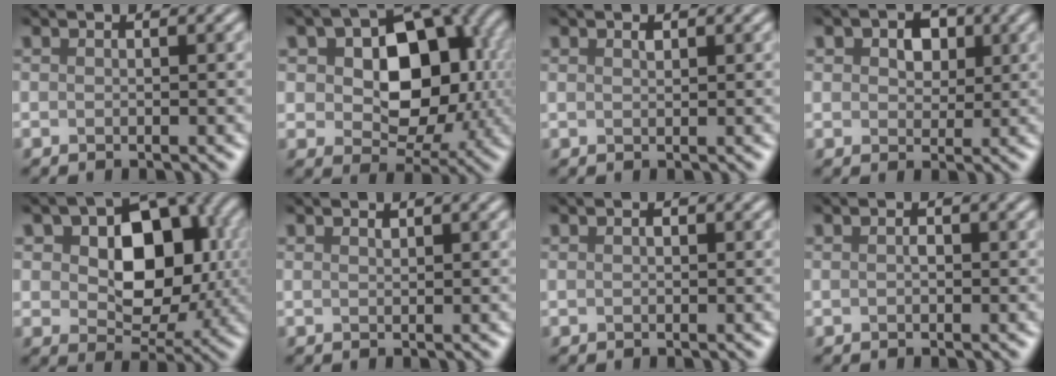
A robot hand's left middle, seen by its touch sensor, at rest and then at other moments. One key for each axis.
{"total": 10.2, "fx": 2.0, "fy": 6.7, "fz": 7.4, "tx": -0.123, "ty": 0.009, "tz": 0.053}
{"total": 0.5, "fx": 0.3, "fy": -0.3, "fz": -0.3, "tx": -0.009, "ty": 0.007, "tz": 0.018}
{"total": 2.5, "fx": 1.6, "fy": 1.8, "fz": 0.8, "tx": -0.030, "ty": 0.022, "tz": 0.027}
{"total": 9.3, "fx": 2.0, "fy": 6.1, "fz": 6.6, "tx": -0.120, "ty": 0.008, "tz": 0.055}
{"total": 0.6, "fx": 0.5, "fy": -0.2, "fz": -0.2, "tx": -0.006, "ty": 0.007, "tz": 0.017}
{"total": 0.7, "fx": 0.0, "fy": -0.5, "fz": -0.5, "tx": -0.007, "ty": 0.004, "tz": 0.013}
{"total": 1.0, "fx": -0.2, "fy": -0.7, "fz": -0.7, "tx": -0.011, "ty": 0.006, "tz": 0.016}